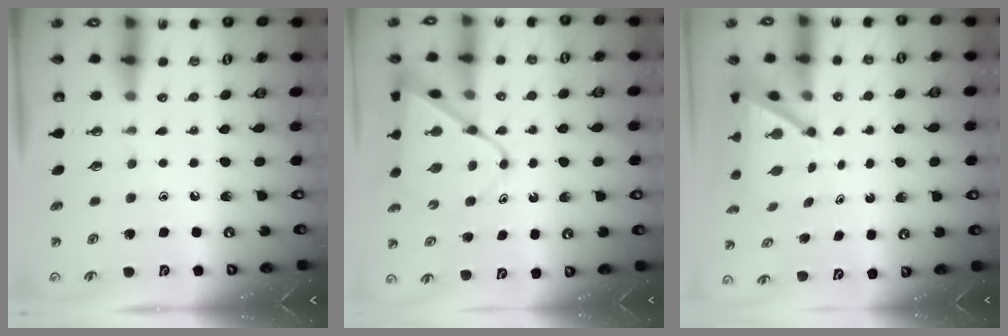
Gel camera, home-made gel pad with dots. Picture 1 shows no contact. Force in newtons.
{"total": 10.7, "press": 10.7, "slide": 0.9}
{"total": 3.9, "press": 3.9, "slide": 0.4}